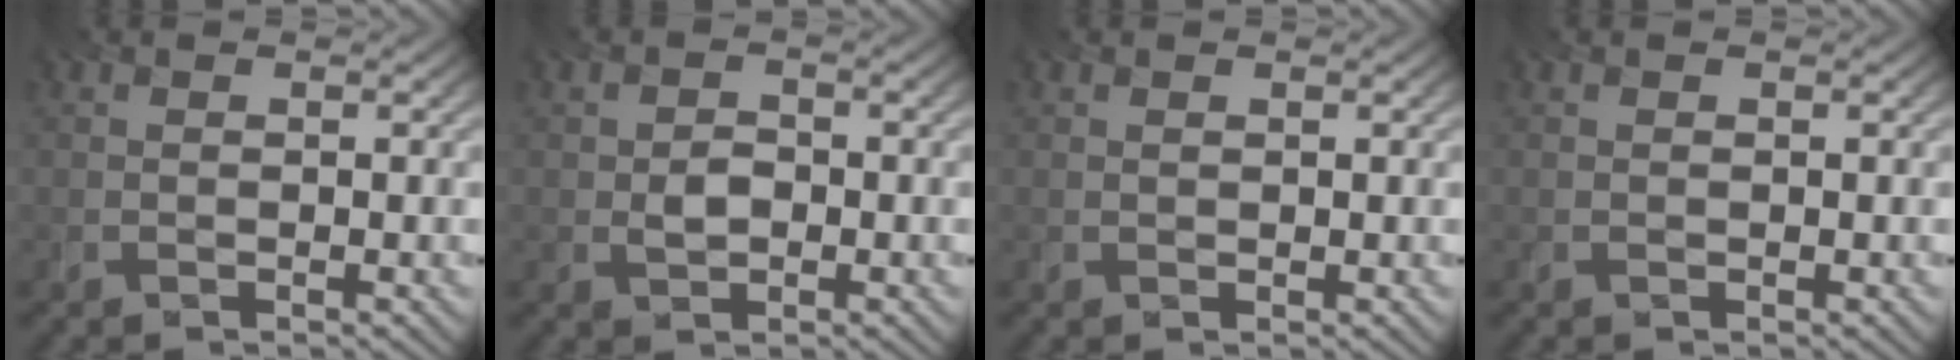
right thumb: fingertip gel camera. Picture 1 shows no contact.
{"total": 2.1, "force": [-0.4, 1.6, 1.4], "torque": [-0.027, 0.000, -0.008]}
{"total": 0.5, "force": [0.4, 0.2, 0.2], "torque": [-0.009, 0.000, 0.011]}
{"total": 0.0}